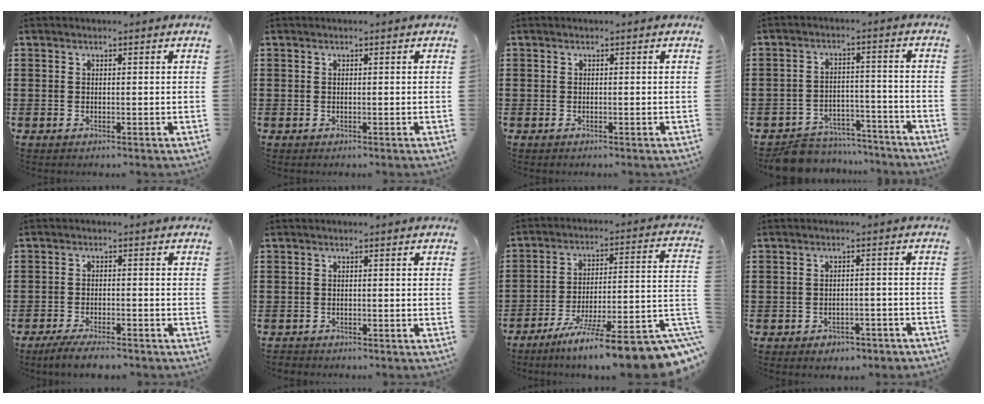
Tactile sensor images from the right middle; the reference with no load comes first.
{"total": 0.0}
{"total": 0.0}
{"total": 6.9, "force": [-6.7, 1.6, 0.6], "torque": [-0.009, 0.024, -0.132]}
{"total": 3.8, "force": [-3.5, 0.4, 1.5], "torque": [-0.038, -0.005, -0.071]}
{"total": 0.9, "force": [-0.8, 0.4, -0.1], "torque": [0.000, 0.003, -0.019]}
{"total": 11.5, "force": [-8.5, 0.1, 7.8], "torque": [-0.118, 0.002, -0.152]}
{"total": 2.3, "force": [-2.2, 0.8, 0.1], "torque": [-0.008, 0.002, -0.047]}